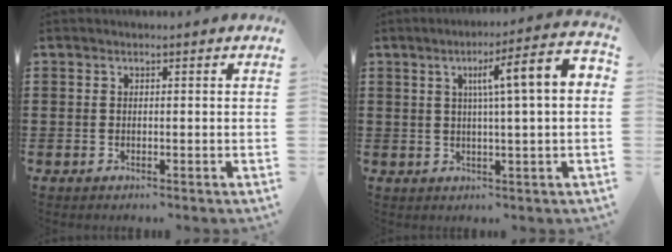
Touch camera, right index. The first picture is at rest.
{"total": 7.8, "force": [1.5, 0.2, 7.7], "torque": [-0.132, -0.008, 0.013]}